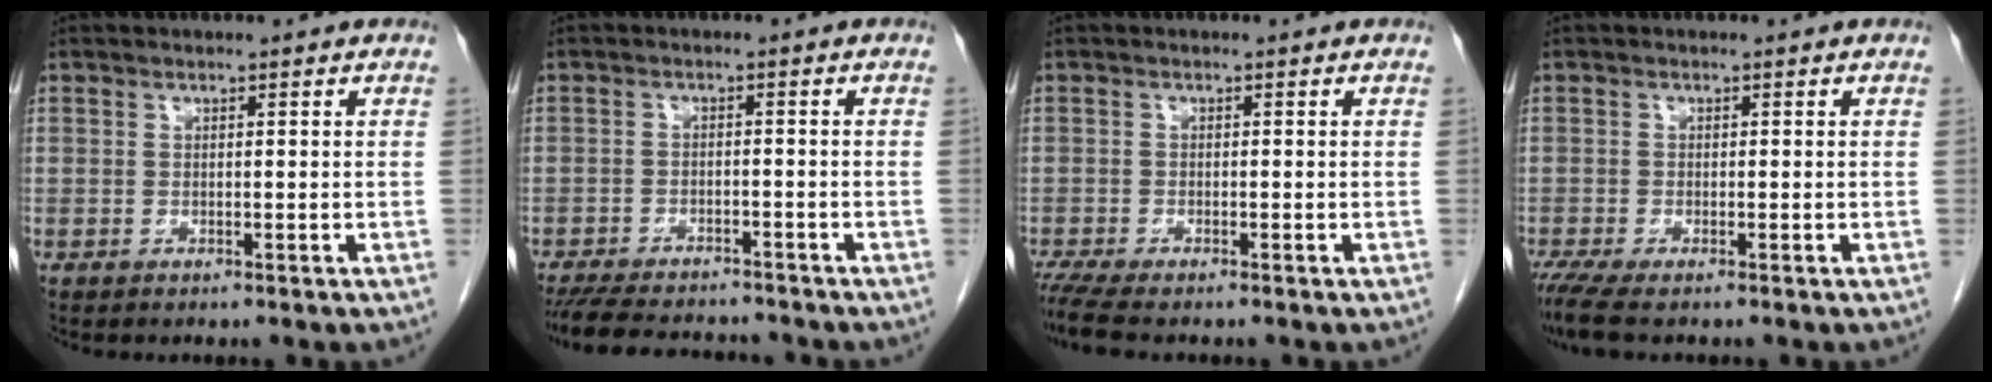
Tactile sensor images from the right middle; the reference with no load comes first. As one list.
[{"total": 11.8, "force": [-10.7, 2.5, 4.3], "torque": [-0.084, -0.009, -0.152]}, {"total": 4.5, "force": [-3.8, 0.0, 2.4], "torque": [-0.047, -0.016, -0.067]}, {"total": 3.6, "force": [-2.8, 0.1, 2.3], "torque": [-0.051, -0.013, -0.055]}]